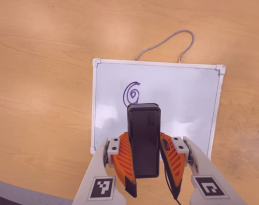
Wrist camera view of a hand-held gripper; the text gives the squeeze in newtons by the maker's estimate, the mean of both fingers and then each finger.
{"total": 6.4, "left": 5.8, "right": 7.0}